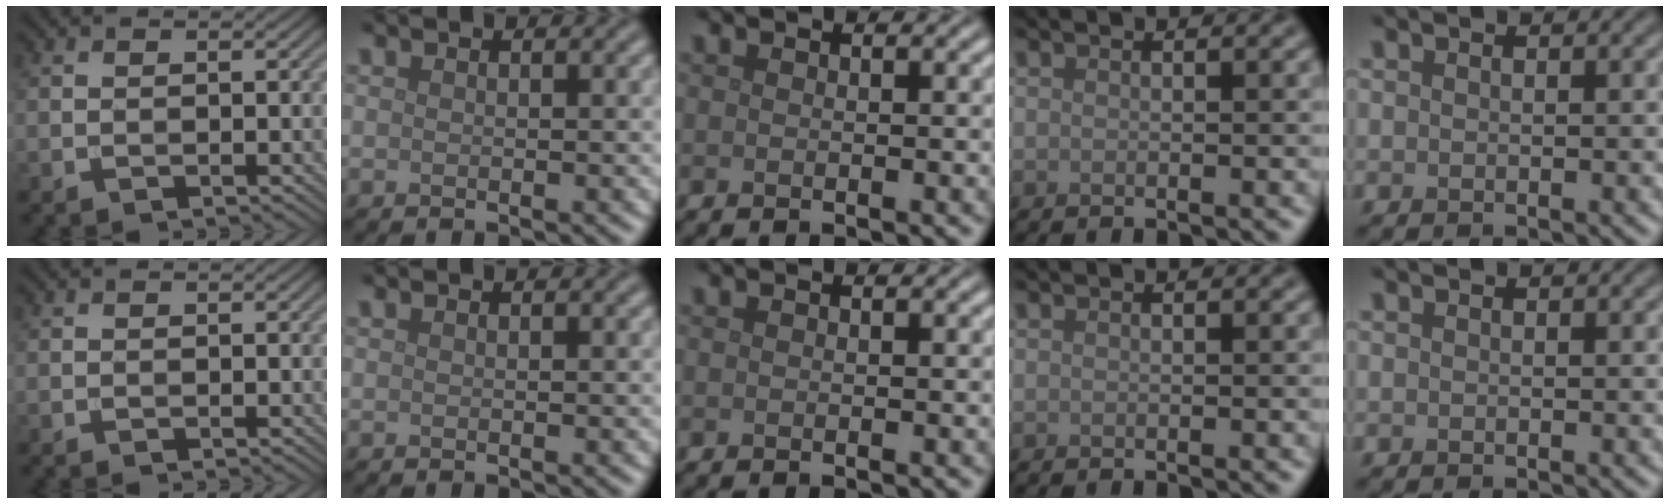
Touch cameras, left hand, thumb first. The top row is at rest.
{}